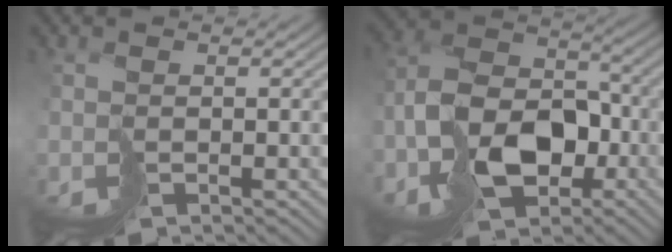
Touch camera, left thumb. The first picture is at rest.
{"total": 11.0, "force": [-4.5, 7.2, 6.9], "torque": [-0.125, -0.005, -0.090]}